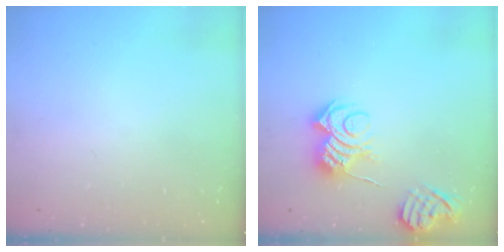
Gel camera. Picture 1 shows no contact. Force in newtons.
{"total": 10.9, "press": 10.8, "slide": 1.1}